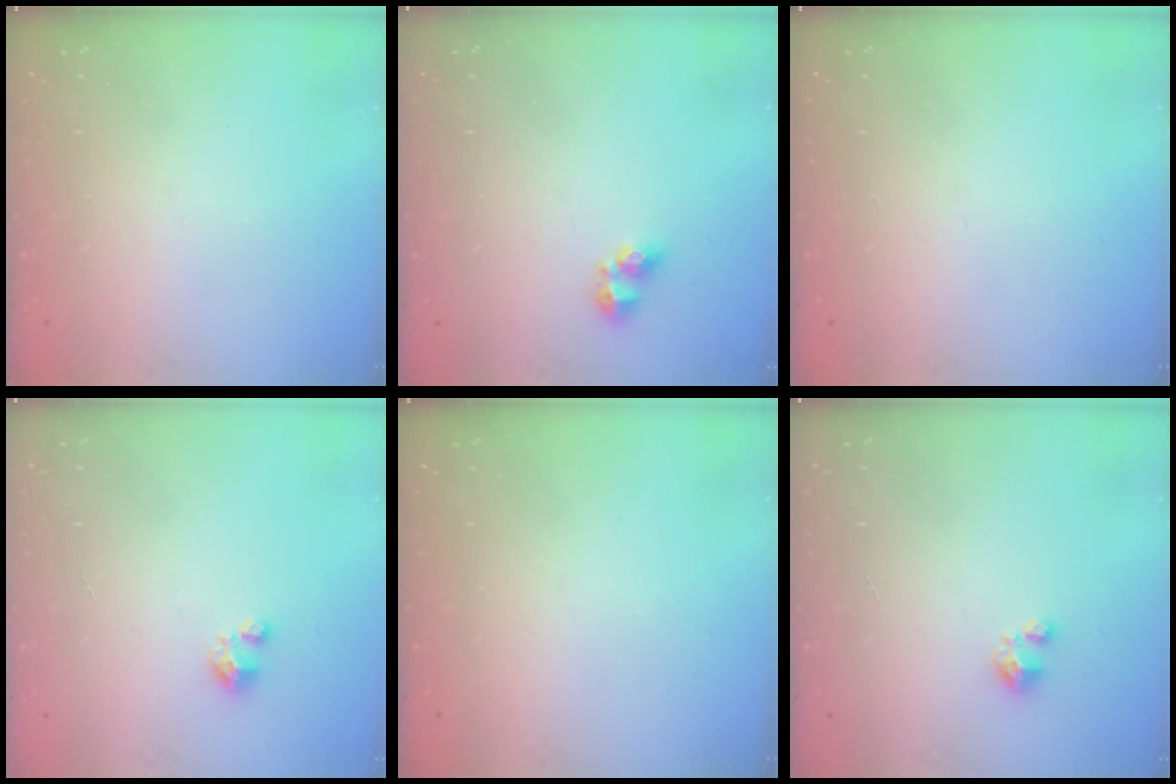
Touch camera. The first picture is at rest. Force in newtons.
{"total": 3.3, "press": 3.3, "slide": 0.2}
{"total": 0.0}
{"total": 1.5, "press": 1.5, "slide": 0.1}
{"total": 0.0}
{"total": 1.5, "press": 1.5, "slide": 0.1}